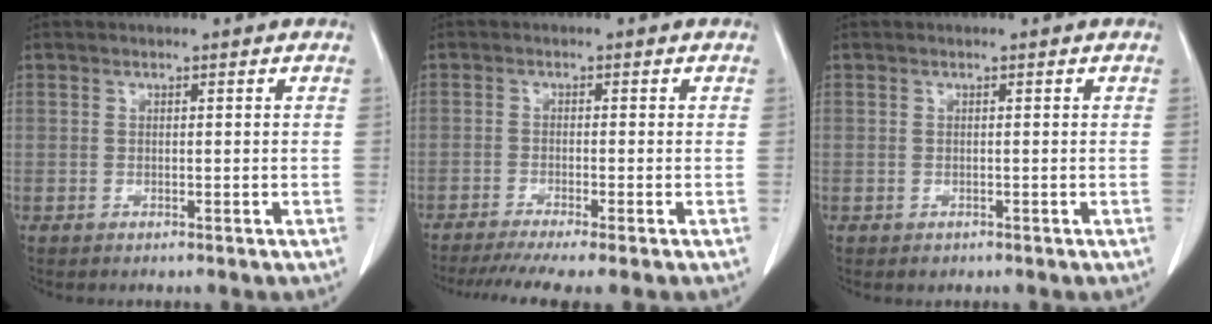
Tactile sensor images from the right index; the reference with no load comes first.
{"total": 7.6, "force": [-5.8, 0.1, 4.8], "torque": [-0.072, -0.012, -0.093]}
{"total": 0.6, "force": [-0.1, 0.6, 0.1], "torque": [0.001, 0.003, 0.001]}